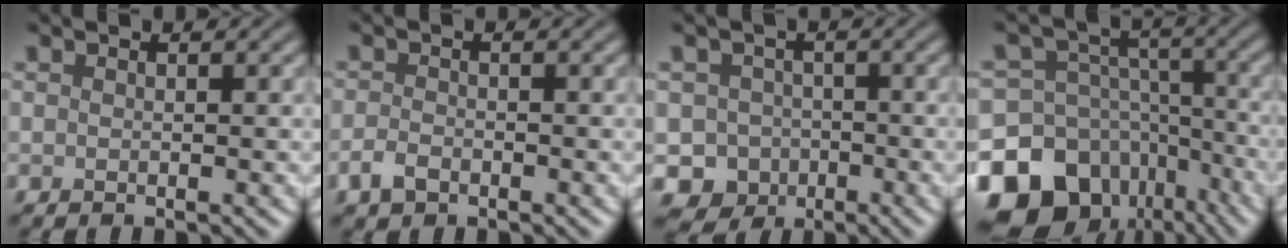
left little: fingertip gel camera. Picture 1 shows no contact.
{"total": 1.8, "force": [-1.1, 1.1, 1.0], "torque": [-0.020, -0.002, -0.026]}
{"total": 7.8, "force": [-4.1, 6.5, 1.0], "torque": [0.010, -0.028, -0.075]}
{"total": 18.2, "force": [-10.8, 13.4, 5.8], "torque": [-0.127, -0.052, -0.163]}